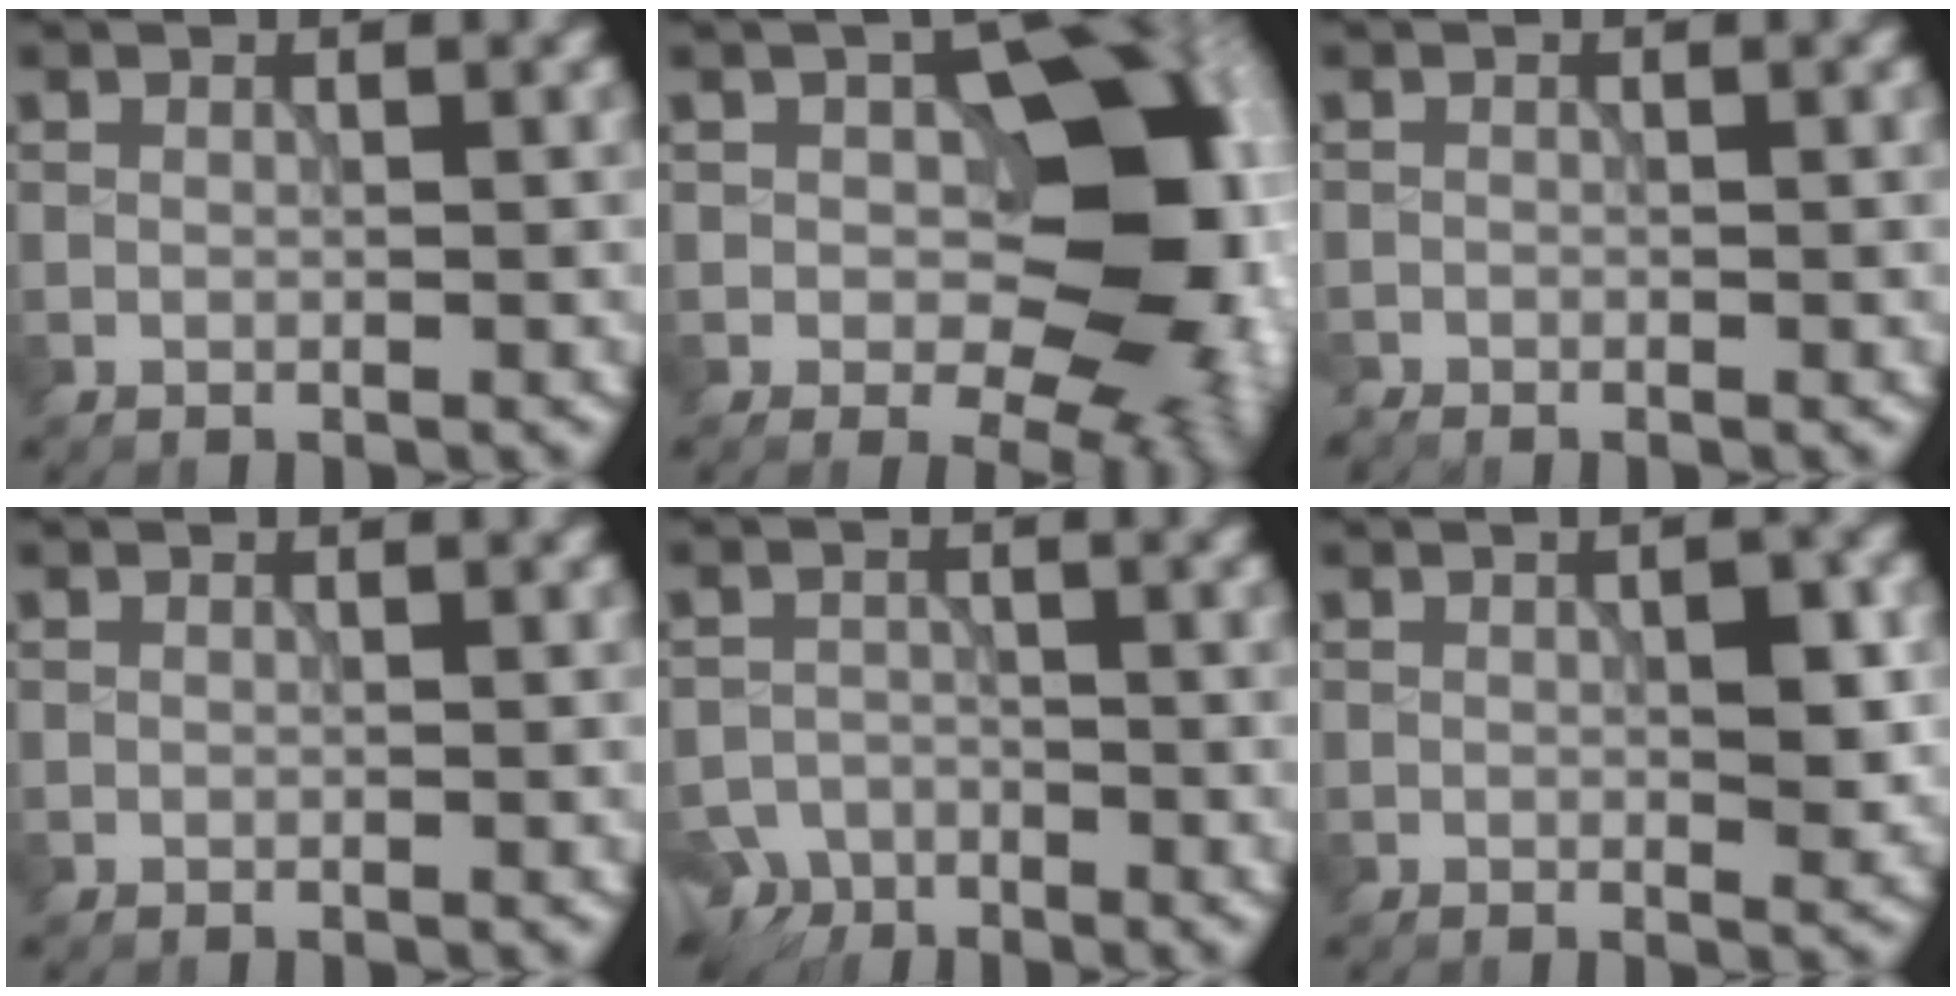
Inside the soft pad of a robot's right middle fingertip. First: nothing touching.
{"total": 15.3, "force": [0.2, 9.9, 11.6], "torque": [-0.113, -0.006, 0.023]}
{"total": 0.9, "force": [-0.9, 0.0, -0.2], "torque": [0.006, -0.005, -0.016]}
{"total": 0.0}
{"total": 4.2, "force": [-3.7, 2.0, 0.4], "torque": [-0.004, -0.005, -0.062]}
{"total": 2.5, "force": [0.2, 0.7, 2.4], "torque": [-0.034, 0.000, 0.006]}